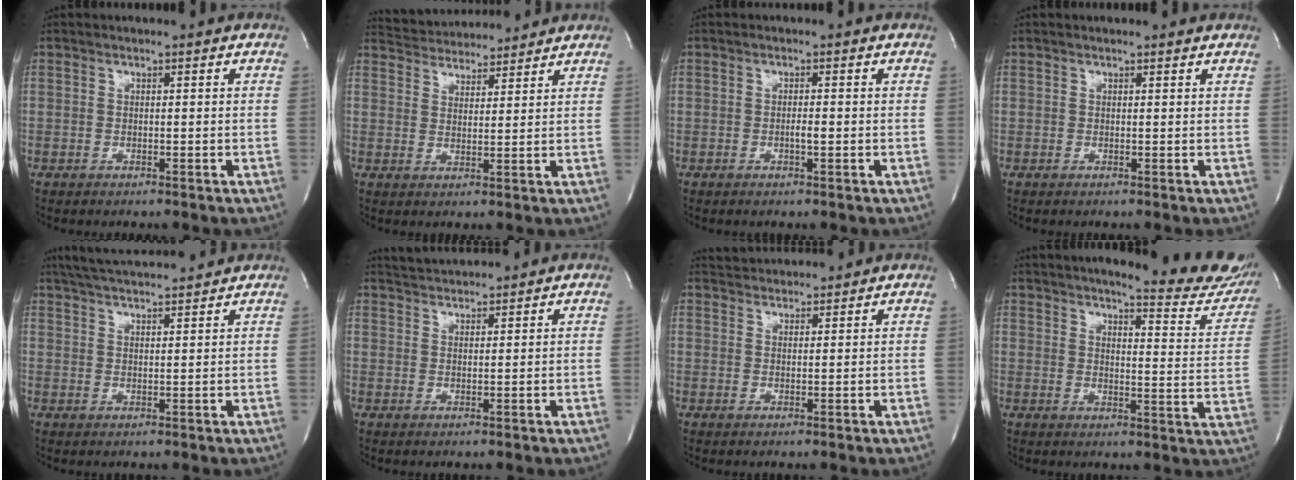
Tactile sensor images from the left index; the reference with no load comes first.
{"total": 9.7, "force": [9.4, 1.8, 1.7], "torque": [-0.032, 0.022, 0.143]}
{"total": 1.1, "force": [-0.3, 0.2, 1.1], "torque": [-0.020, 0.000, -0.005]}
{"total": 1.9, "force": [1.8, 0.3, 0.2], "torque": [-0.011, 0.003, 0.016]}
{"total": 11.0, "force": [10.1, 0.6, 4.3], "torque": [-0.081, 0.025, 0.152]}
{"total": 4.0, "force": [4.0, -0.2, 0.4], "torque": [-0.013, 0.025, 0.076]}
{"total": 5.0, "force": [5.0, 0.5, 0.4], "torque": [-0.013, 0.031, 0.079]}
{"total": 19.3, "force": [17.3, 2.4, 8.3], "torque": [-0.101, -0.070, 0.194]}